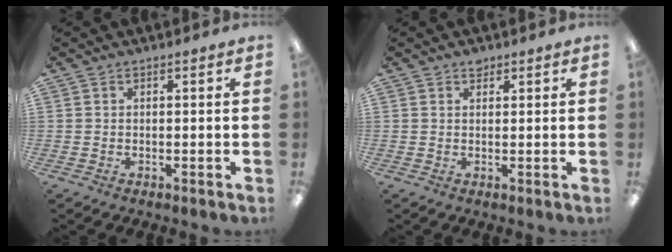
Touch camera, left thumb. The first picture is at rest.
{"total": 1.4, "force": [1.2, 0.7, 0.4], "torque": [-0.001, -0.004, 0.020]}